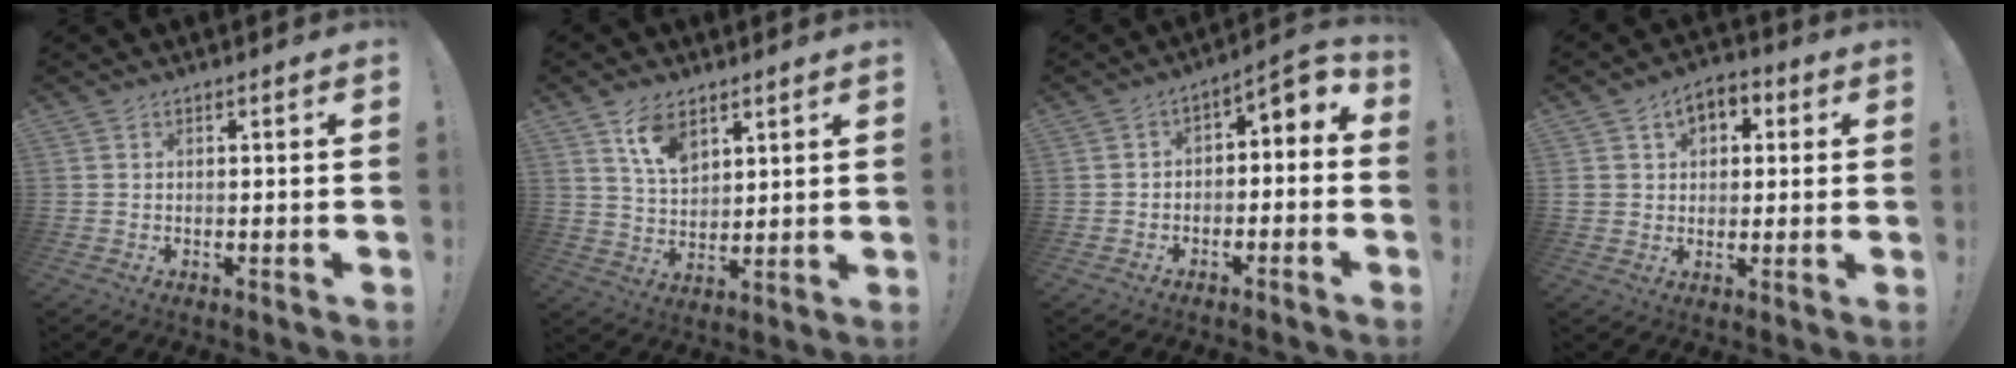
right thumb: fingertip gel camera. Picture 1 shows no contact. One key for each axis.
{"total": 10.0, "fx": 6.4, "fy": 5.8, "fz": 5.2, "tx": -0.097, "ty": -0.023, "tz": 0.123}
{"total": 3.7, "fx": -1.8, "fy": 2.4, "fz": 2.3, "tx": -0.020, "ty": 0.006, "tz": -0.034}
{"total": 7.5, "fx": 2.6, "fy": 6.1, "fz": 3.5, "tx": -0.055, "ty": -0.007, "tz": 0.054}